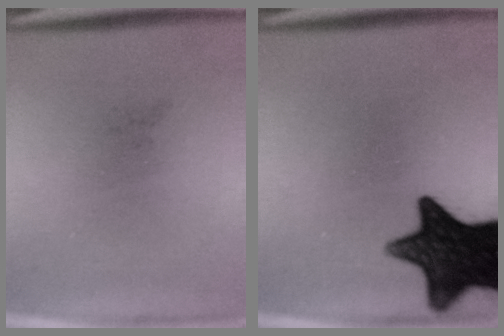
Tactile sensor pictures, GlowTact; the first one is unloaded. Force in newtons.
{"total": 15.4}